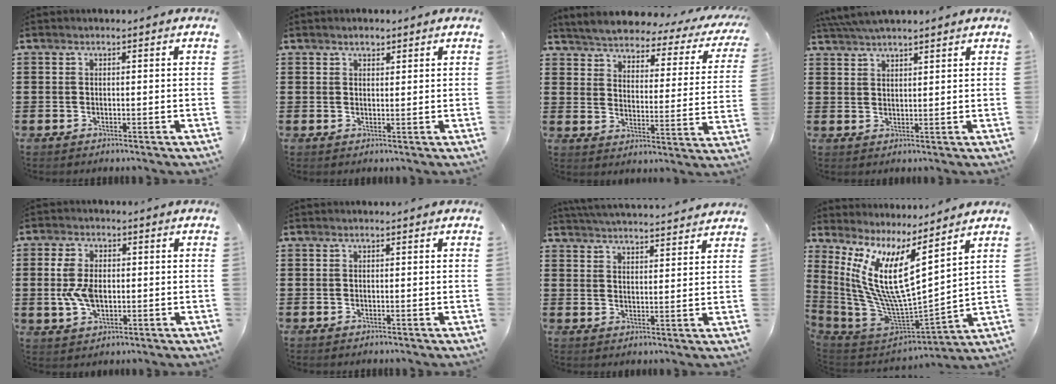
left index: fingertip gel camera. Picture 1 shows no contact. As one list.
[{"total": 1.6, "force": [1.3, 0.7, 0.6], "torque": [-0.004, 0.000, 0.022]}, {"total": 3.4, "force": [3.3, 0.1, 0.8], "torque": [-0.040, -0.030, 0.048]}, {"total": 3.9, "force": [3.6, 0.1, 1.3], "torque": [-0.035, -0.004, 0.070]}, {"total": 6.1, "force": [-0.1, 3.8, 4.9], "torque": [-0.123, 0.000, -0.009]}, {"total": 0.0}, {"total": 4.0, "force": [4.0, -0.3, 0.3], "torque": [-0.019, -0.023, 0.071]}, {"total": 11.7, "force": [4.3, 2.7, 10.5], "torque": [-0.247, -0.062, 0.069]}]